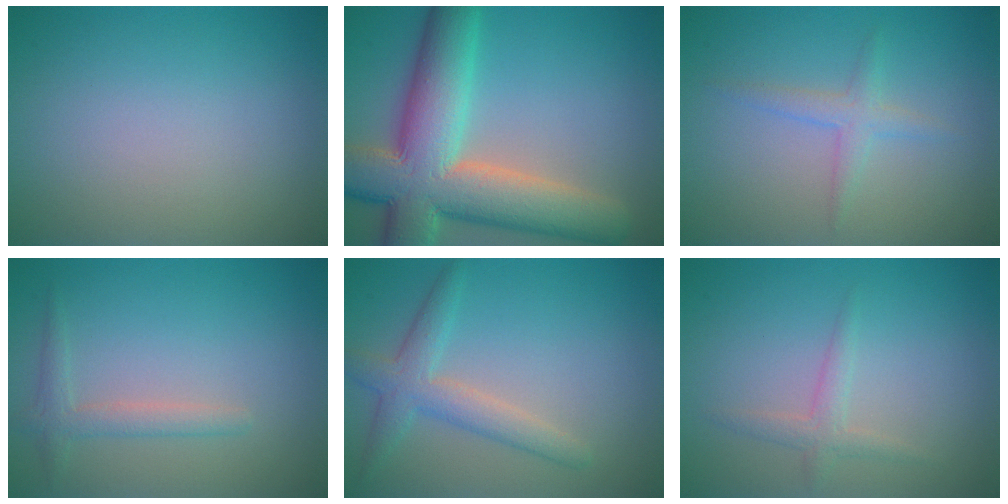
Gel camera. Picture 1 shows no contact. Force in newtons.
{"total": 12.5, "press": 12.5, "slide": 1.1}
{"total": 1.8, "press": 1.8, "slide": 0.1}
{"total": 1.9, "press": 1.9, "slide": 0.0}
{"total": 3.3, "press": 3.3, "slide": 0.0}
{"total": 1.6, "press": 1.6, "slide": 0.1}